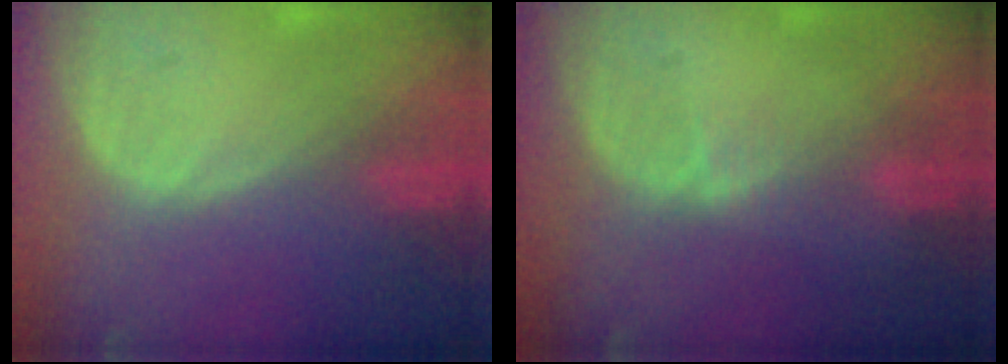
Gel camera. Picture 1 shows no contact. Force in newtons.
{"total": 1.3, "press": 1.3, "slide": 0.2}